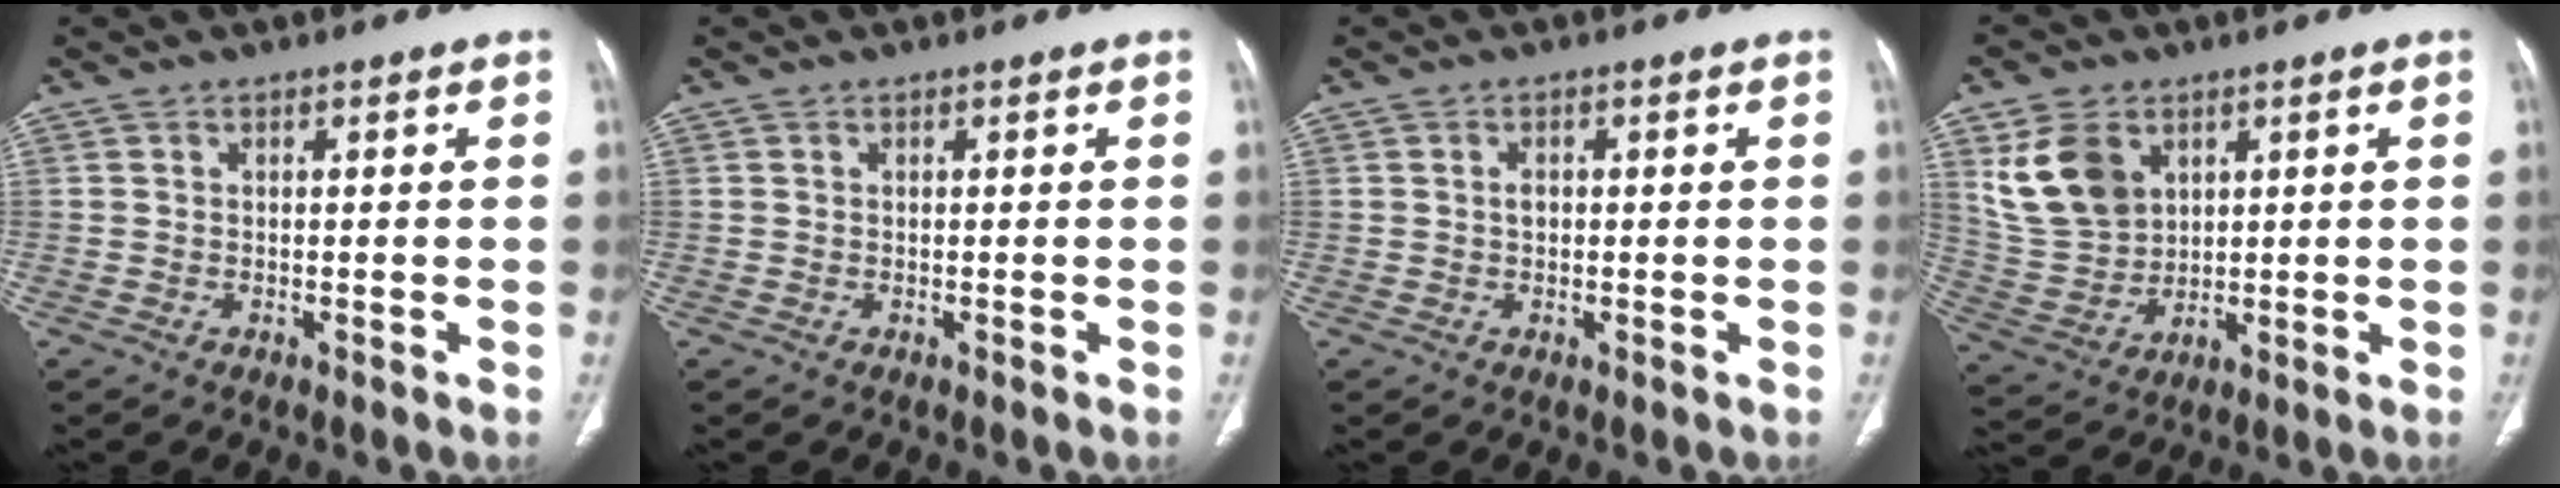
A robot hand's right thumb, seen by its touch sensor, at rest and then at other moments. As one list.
[{"total": 0.0}, {"total": 1.2, "force": [0.1, 0.9, 0.8], "torque": [-0.012, 0.003, 0.001]}, {"total": 11.4, "force": [4.6, 8.3, 6.3], "torque": [-0.106, -0.015, 0.107]}]